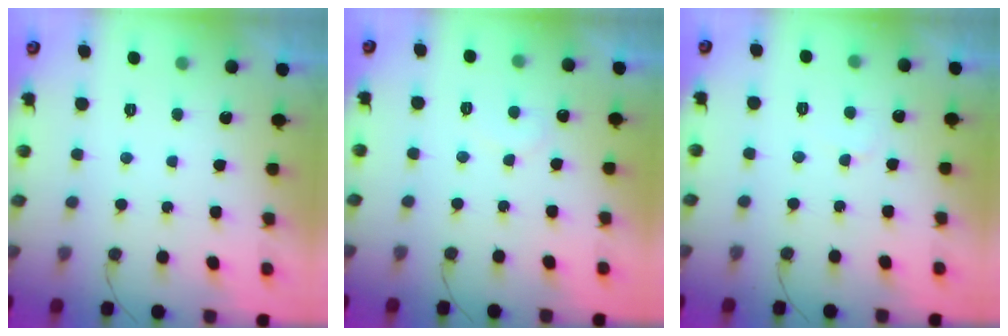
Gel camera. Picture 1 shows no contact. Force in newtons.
{"total": 4.3, "press": 4.3, "slide": 0.2}
{"total": 2.2, "press": 2.2, "slide": 0.2}